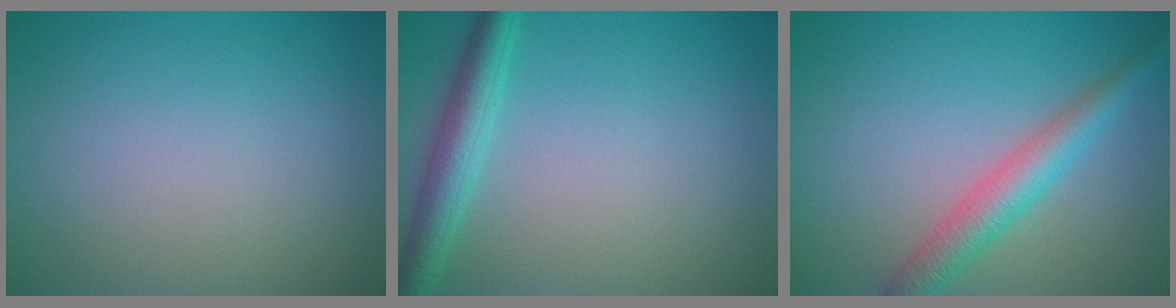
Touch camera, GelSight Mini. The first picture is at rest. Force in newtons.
{"total": 3.6, "press": 3.6, "slide": 0.1}
{"total": 3.9, "press": 3.9, "slide": 0.1}